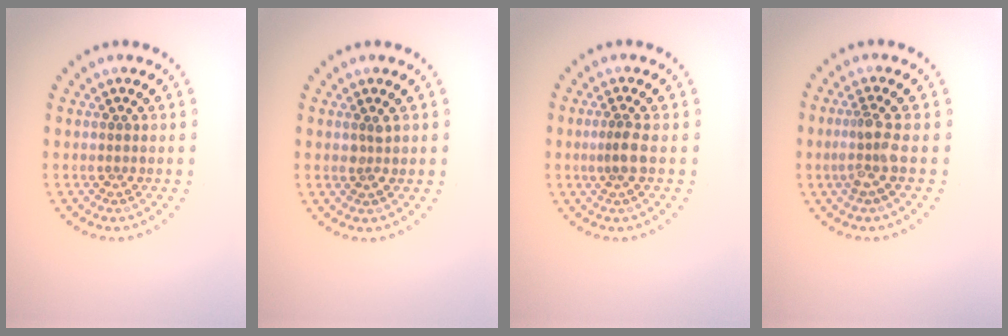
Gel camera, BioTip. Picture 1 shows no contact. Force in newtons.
{"total": 0.9, "press": 0.8, "slide": 0.4}
{"total": 1.8, "press": 1.5, "slide": 1.1}
{"total": 2.3, "press": 1.9, "slide": 1.4}